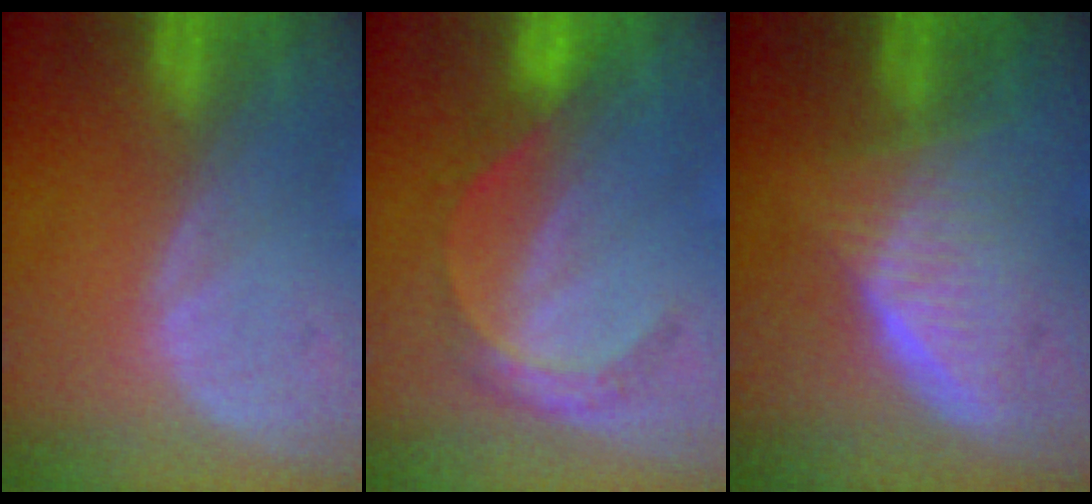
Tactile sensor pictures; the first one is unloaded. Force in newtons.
{"total": 4.5, "press": 4.4, "slide": 0.7}
{"total": 5.7, "press": 5.6, "slide": 0.8}